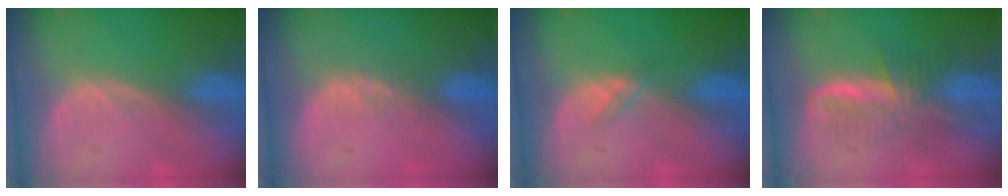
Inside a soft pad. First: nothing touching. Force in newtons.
{"total": 2.1, "press": 1.7, "slide": 1.2}
{"total": 1.3, "press": 1.3, "slide": 0.2}
{"total": 6.8, "press": 6.4, "slide": 2.3}